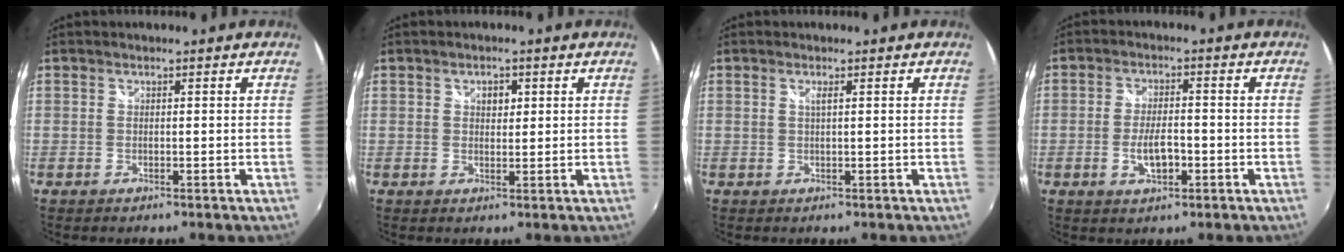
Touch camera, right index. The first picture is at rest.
{"total": 2.1, "force": [0.8, 1.4, 1.3], "torque": [-0.017, 0.006, 0.012]}
{"total": 0.9, "force": [0.4, -0.4, 0.8], "torque": [-0.015, 0.000, 0.005]}
{"total": 5.4, "force": [-1.9, 2.2, 4.6], "torque": [-0.092, -0.002, -0.030]}